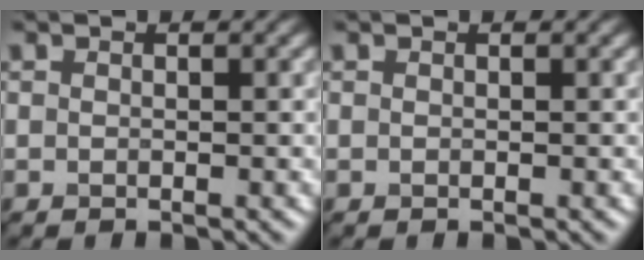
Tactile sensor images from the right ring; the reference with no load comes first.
{"total": 0.0}